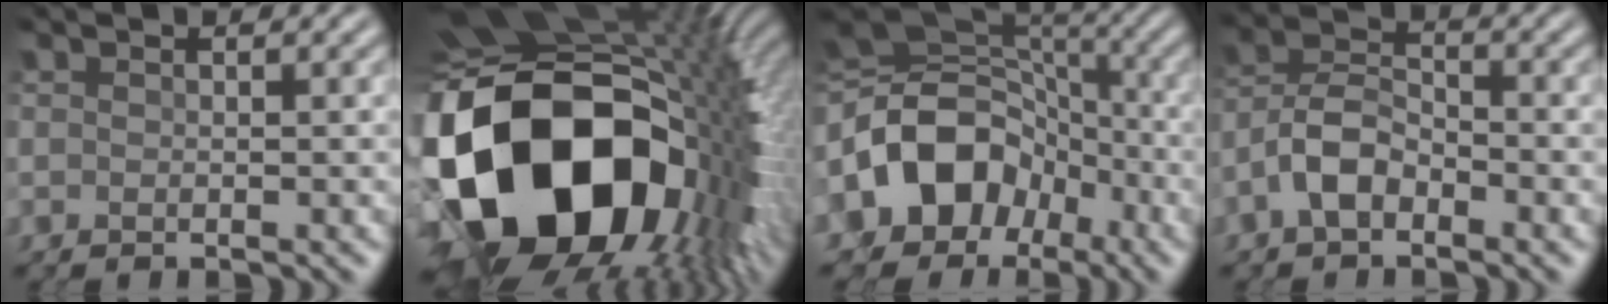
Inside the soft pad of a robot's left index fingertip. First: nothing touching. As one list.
[{"total": 20.8, "force": [-4.8, 13.9, 14.7], "torque": [-0.315, -0.058, -0.061]}, {"total": 10.7, "force": [-3.1, 8.0, 6.4], "torque": [-0.119, 0.011, -0.061]}, {"total": 4.0, "force": [-2.2, 2.0, 2.7], "torque": [-0.061, 0.014, -0.049]}]